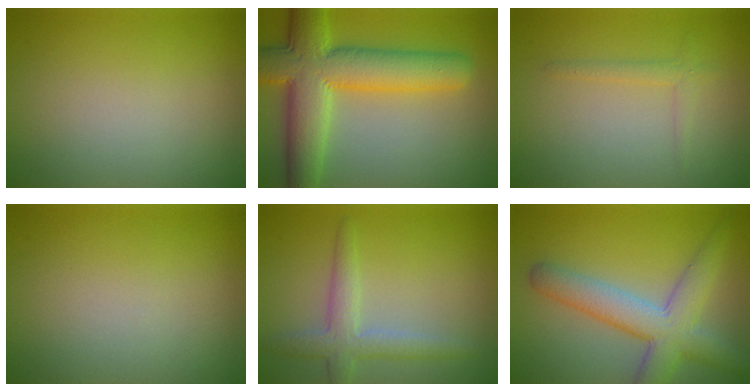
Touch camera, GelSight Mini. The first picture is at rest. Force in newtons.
{"total": 10.0, "press": 10.0, "slide": 0.3}
{"total": 1.3, "press": 1.3, "slide": 0.1}
{"total": 0.0}
{"total": 3.1, "press": 3.1, "slide": 0.0}
{"total": 6.2, "press": 6.2, "slide": 0.2}